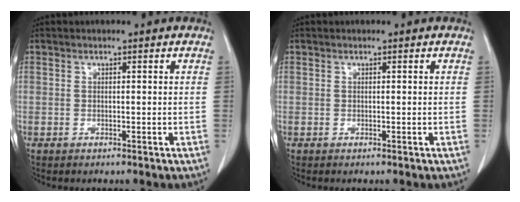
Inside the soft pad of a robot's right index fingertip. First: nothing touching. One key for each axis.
{"total": 0.0}